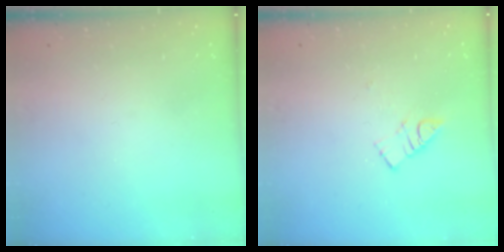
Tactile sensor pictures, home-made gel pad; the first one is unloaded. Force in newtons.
{"total": 4.8, "press": 4.7, "slide": 0.8}